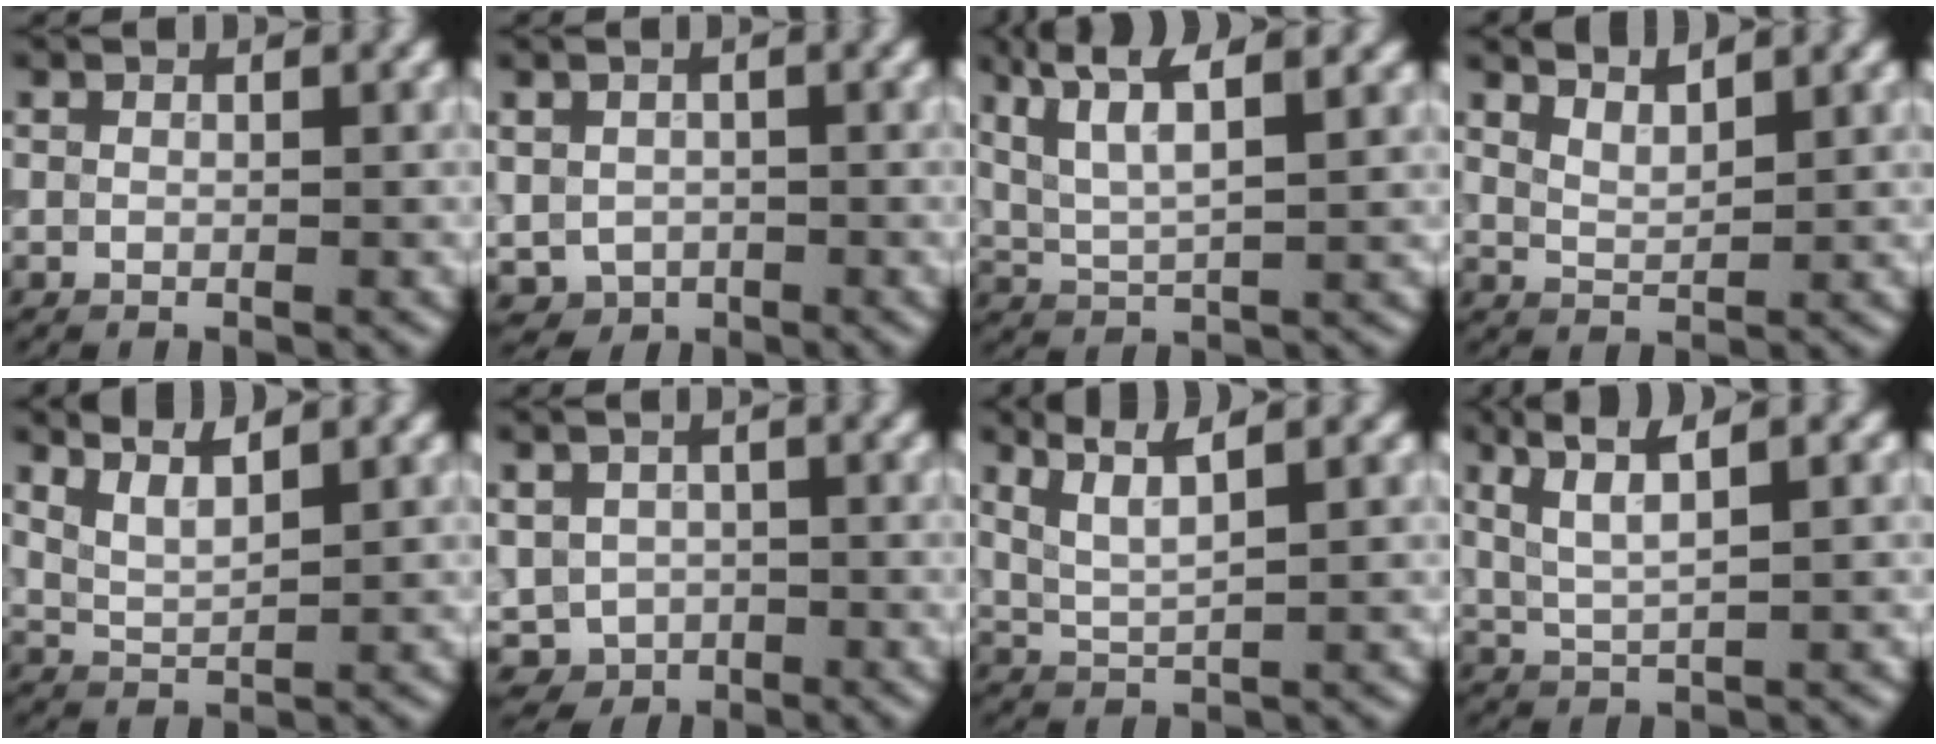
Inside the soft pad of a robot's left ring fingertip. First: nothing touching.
{"total": 1.4, "force": [-0.2, 1.4, 0.3], "torque": [-0.011, 0.001, 0.001]}
{"total": 5.3, "force": [3.6, 0.9, 3.8], "torque": [-0.080, 0.018, 0.073]}
{"total": 3.0, "force": [2.9, 0.3, 0.6], "torque": [-0.009, 0.018, 0.048]}
{"total": 3.3, "force": [3.0, 0.6, 1.4], "torque": [-0.025, 0.023, 0.051]}
{"total": 2.5, "force": [-0.3, 2.4, 0.7], "torque": [-0.022, -0.002, 0.002]}
{"total": 3.4, "force": [2.6, 0.4, 2.2], "torque": [-0.046, 0.014, 0.058]}
{"total": 3.6, "force": [2.3, 0.4, 2.8], "torque": [-0.056, 0.014, 0.049]}